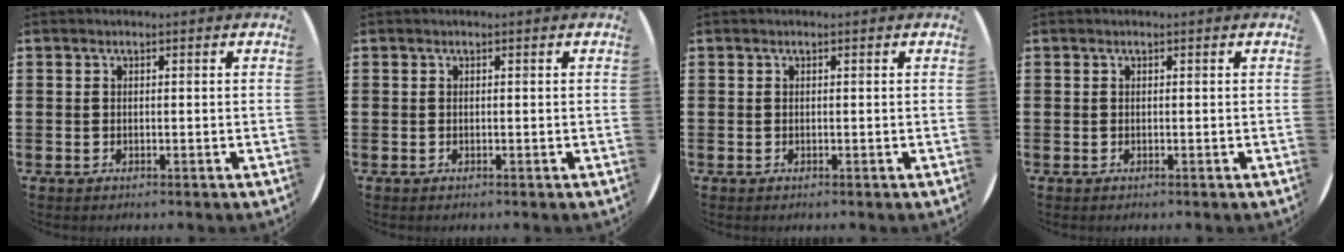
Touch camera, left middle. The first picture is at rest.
{"total": 0.0}
{"total": 0.0}
{"total": 0.0}